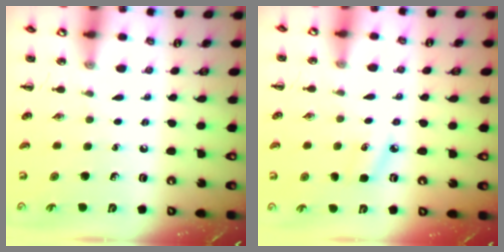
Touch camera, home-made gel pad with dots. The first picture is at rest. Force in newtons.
{"total": 5.3, "press": 5.0, "slide": 1.7}